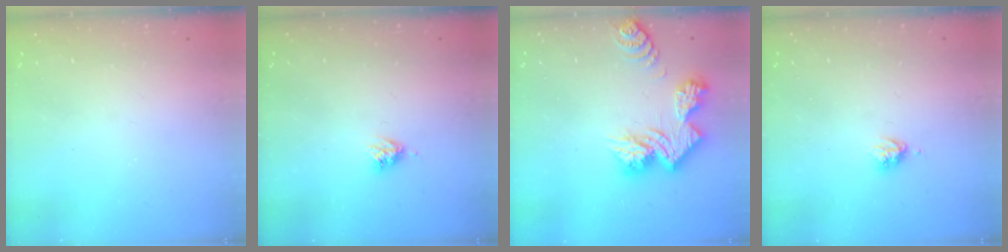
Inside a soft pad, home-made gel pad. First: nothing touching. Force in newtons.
{"total": 3.7, "press": 3.7, "slide": 0.5}
{"total": 12.8, "press": 12.7, "slide": 1.0}
{"total": 3.1, "press": 3.1, "slide": 0.4}